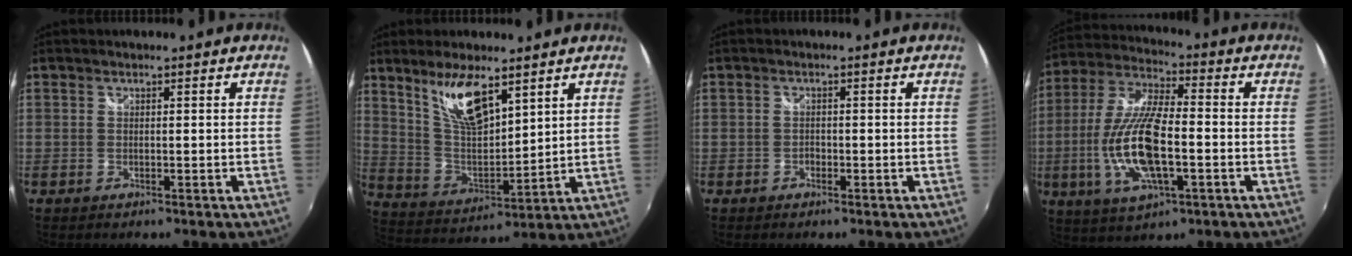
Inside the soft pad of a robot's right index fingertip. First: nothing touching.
{"total": 11.6, "force": [7.2, 3.7, 8.2], "torque": [-0.146, -0.002, 0.151]}
{"total": 1.1, "force": [-0.7, 0.8, 0.2], "torque": [-0.002, -0.001, -0.010]}
{"total": 16.3, "force": [-3.6, 5.6, 14.9], "torque": [-0.307, -0.008, -0.066]}